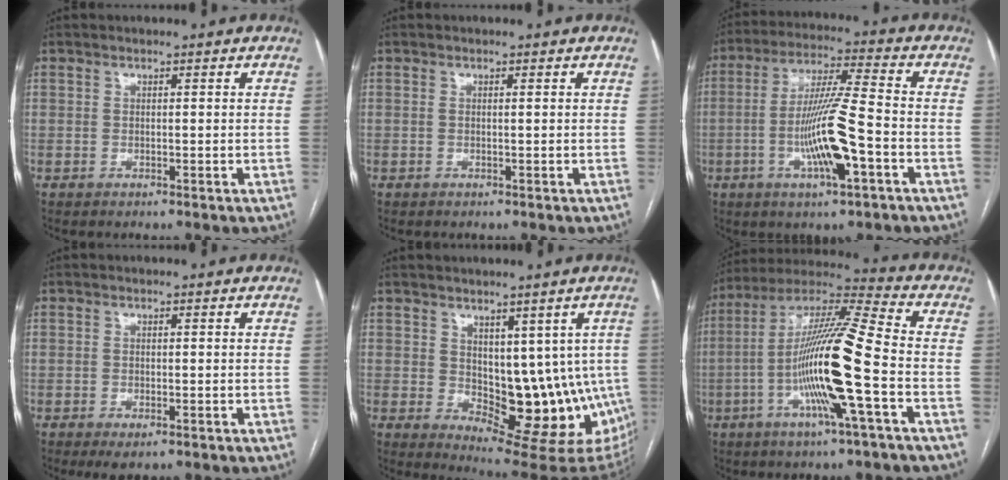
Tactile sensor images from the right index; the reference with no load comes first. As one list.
[{"total": 0.0}, {"total": 12.6, "force": [-3.8, 0.5, 12.0], "torque": [-0.231, -0.004, -0.071]}, {"total": 2.3, "force": [-1.3, 0.9, 1.6], "torque": [-0.023, -0.004, -0.014]}, {"total": 14.3, "force": [-0.6, 8.1, 11.8], "torque": [-0.137, -0.007, 0.010]}, {"total": 17.4, "force": [-4.3, -0.3, 16.8], "torque": [-0.324, -0.003, -0.091]}]